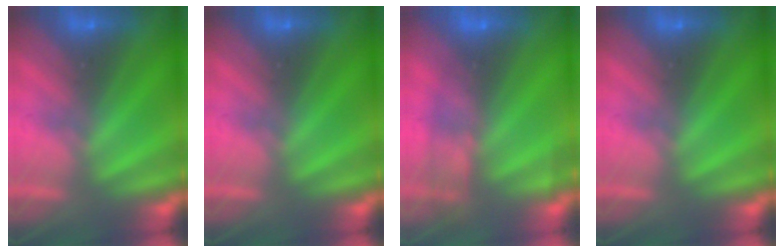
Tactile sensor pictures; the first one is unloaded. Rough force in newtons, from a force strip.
{"total": 0.0}
{"total": 2.4}
{"total": 0.0}